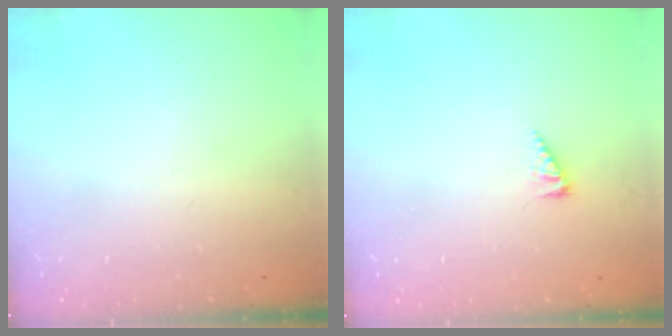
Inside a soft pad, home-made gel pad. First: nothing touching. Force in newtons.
{"total": 3.0, "press": 2.9, "slide": 0.4}